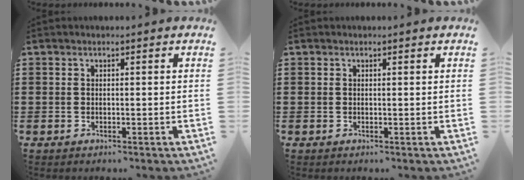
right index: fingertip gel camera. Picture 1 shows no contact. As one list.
[{"total": 0.0}]